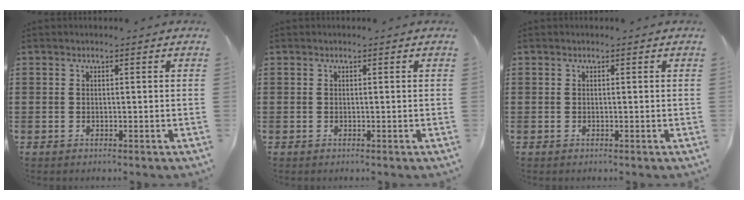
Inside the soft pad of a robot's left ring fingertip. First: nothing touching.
{"total": 0.0}
{"total": 0.0}